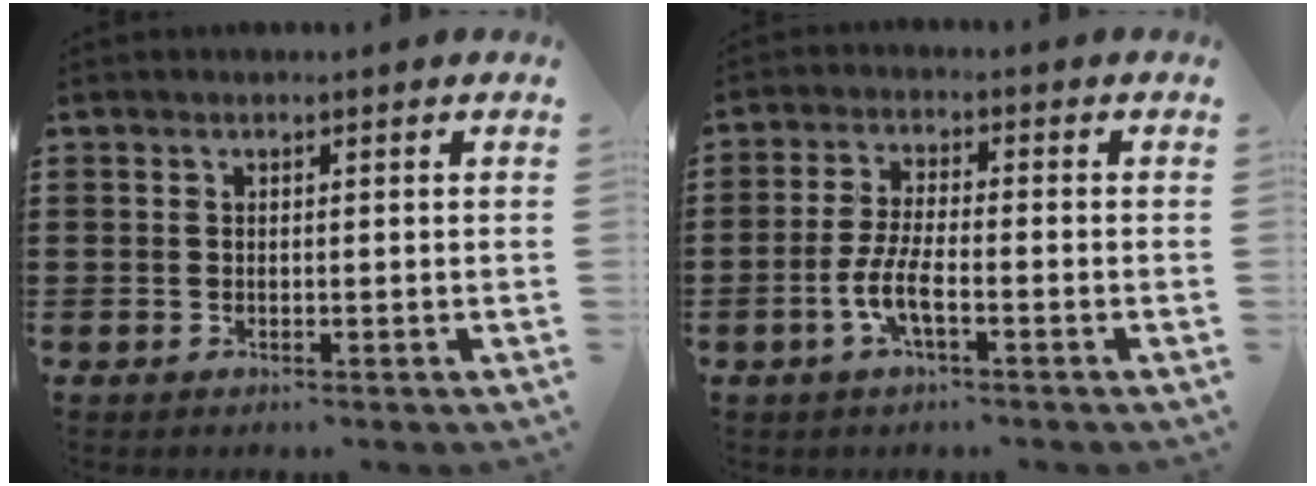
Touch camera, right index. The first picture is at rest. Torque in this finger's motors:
{"motor_torque": [1.88, 0.26, 0.61, 0.18]}